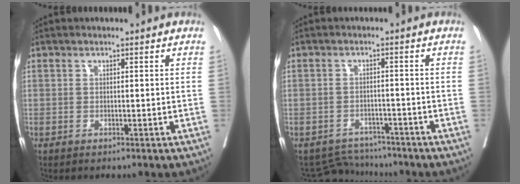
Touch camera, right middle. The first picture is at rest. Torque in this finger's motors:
{"motor_torque": [-0.28, -0.12, -0.05, -0.03]}